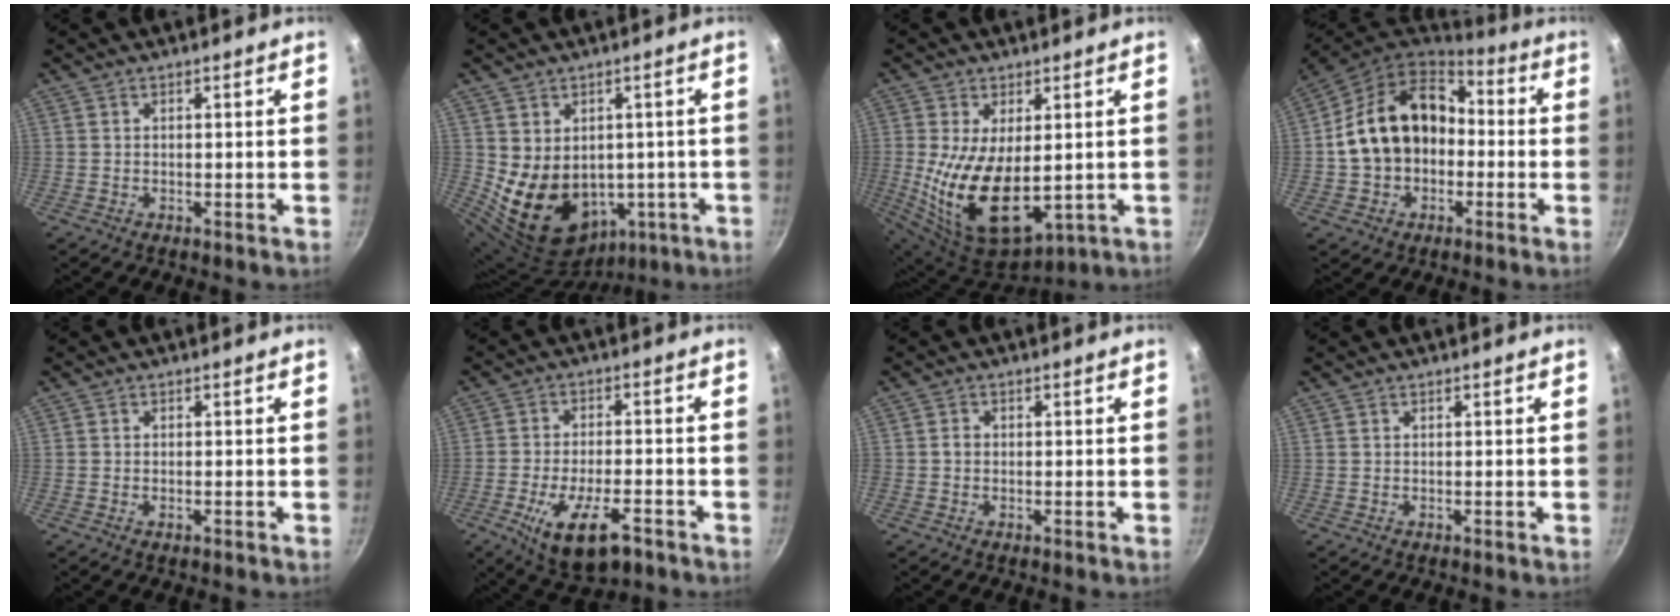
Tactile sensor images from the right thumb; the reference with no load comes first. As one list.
[{"total": 12.9, "force": [-1.1, 10.2, 7.8], "torque": [-0.102, -0.003, 0.019]}, {"total": 15.6, "force": [-0.1, 8.5, 13.1], "torque": [-0.239, -0.024, 0.018]}, {"total": 17.4, "force": [-0.5, 13.3, 11.2], "torque": [-0.172, 0.050, -0.013]}, {"total": 0.8, "force": [-0.3, 0.4, 0.6], "torque": [-0.011, 0.002, -0.006]}, {"total": 12.4, "force": [-5.9, 5.2, 9.6], "torque": [-0.165, 0.012, -0.097]}, {"total": 1.3, "force": [-0.2, 1.0, 0.7], "torque": [-0.013, 0.008, -0.007]}, {"total": 0.0}]